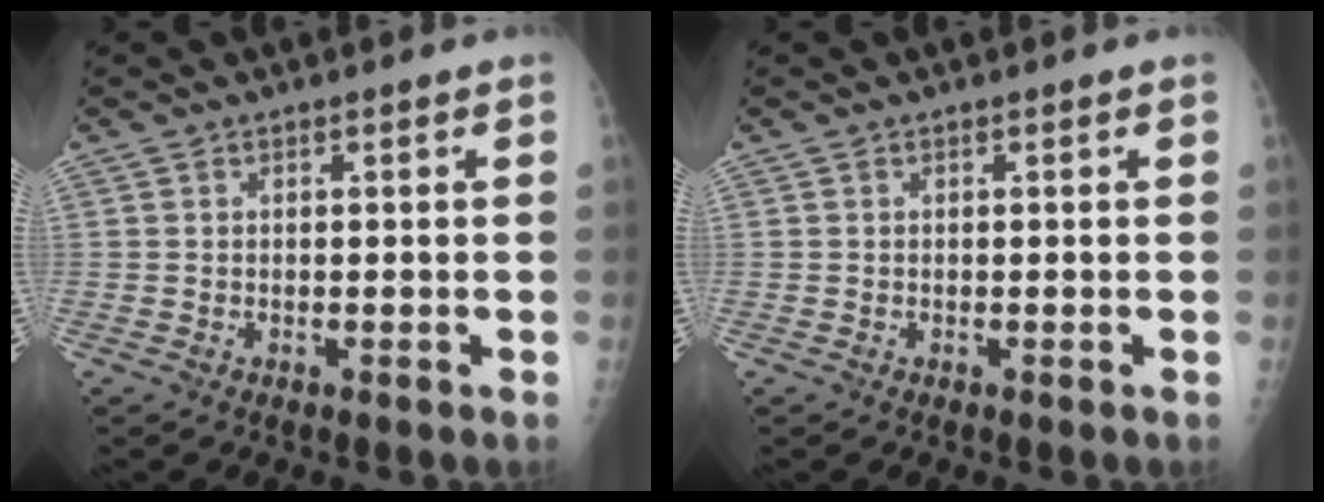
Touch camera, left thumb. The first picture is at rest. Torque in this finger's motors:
{"motor_torque": [0.00, 0.00, 0.00, -0.05, 0.02]}